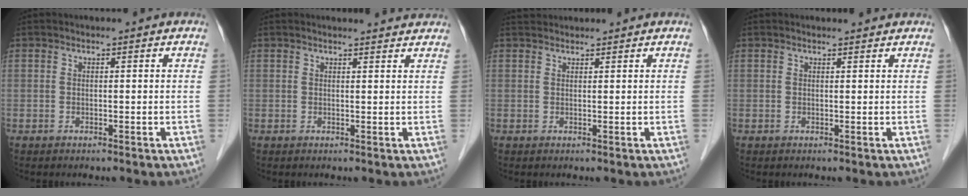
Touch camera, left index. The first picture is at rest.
{"total": 5.1, "force": [5.0, 0.6, 1.0], "torque": [-0.010, 0.010, 0.047]}
{"total": 2.4, "force": [2.4, 0.4, 0.2], "torque": [-0.005, 0.030, 0.044]}
{"total": 2.1, "force": [2.0, 0.3, 0.3], "torque": [-0.012, 0.008, 0.024]}